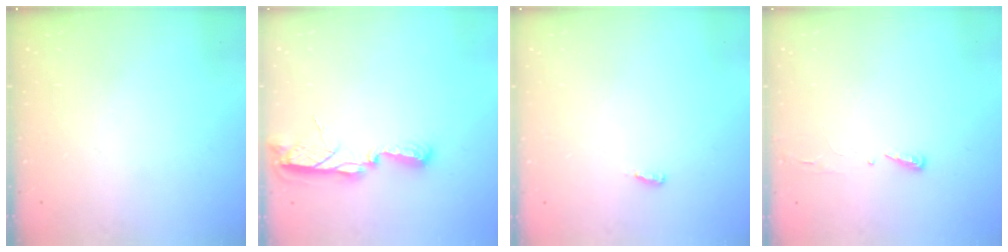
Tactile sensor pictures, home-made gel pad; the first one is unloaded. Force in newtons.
{"total": 7.5, "press": 7.5, "slide": 0.8}
{"total": 2.6, "press": 2.4, "slide": 1.0}
{"total": 2.9, "press": 2.9, "slide": 0.4}